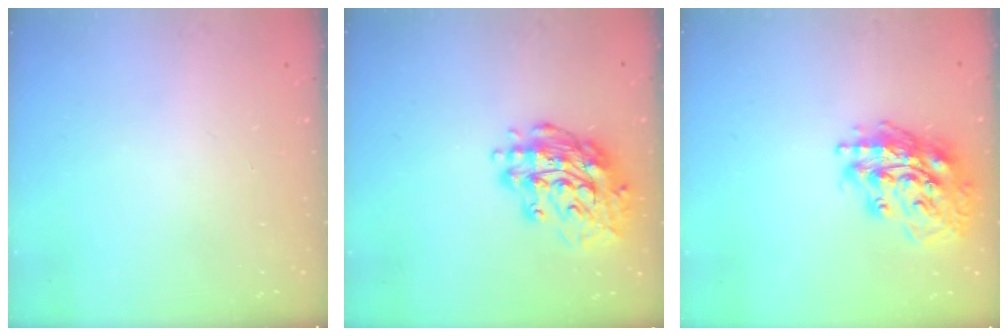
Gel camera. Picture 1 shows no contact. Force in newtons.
{"total": 16.6, "press": 16.6, "slide": 1.6}
{"total": 18.0, "press": 17.9, "slide": 2.1}